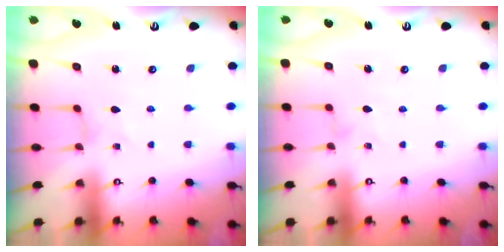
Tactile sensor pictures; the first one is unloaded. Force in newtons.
{"total": 0.0}